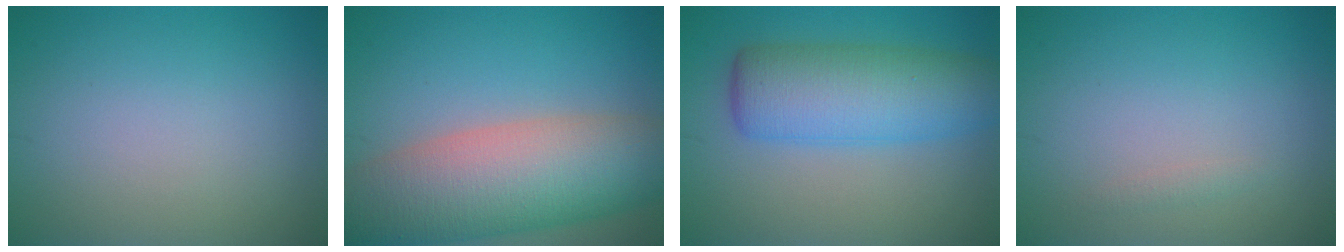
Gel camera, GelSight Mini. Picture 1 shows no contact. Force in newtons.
{"total": 11.8, "press": 11.8, "slide": 0.6}
{"total": 7.7, "press": 7.7, "slide": 0.2}
{"total": 0.6, "press": 0.6, "slide": 0.0}